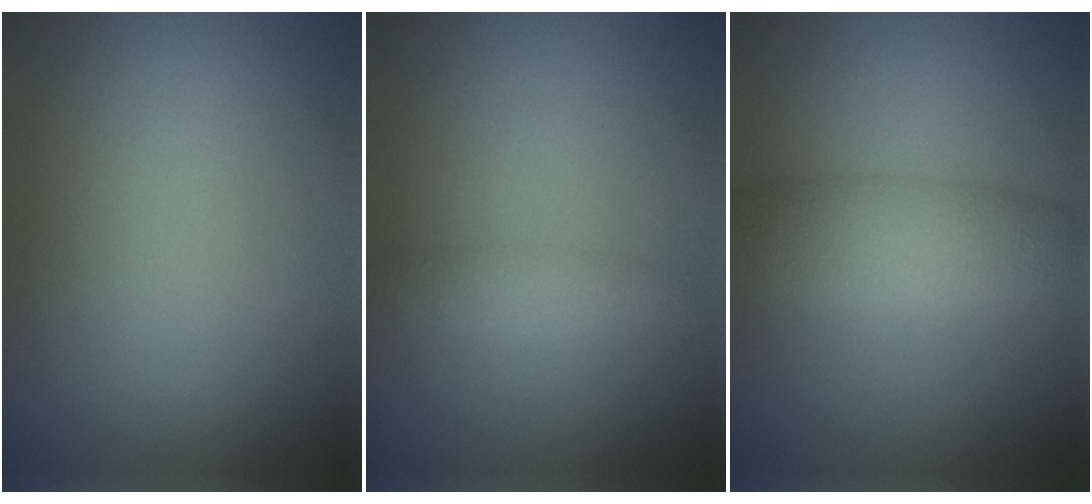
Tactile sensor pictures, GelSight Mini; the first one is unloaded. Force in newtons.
{"total": 1.7, "press": 1.7, "slide": 0.1}
{"total": 5.0, "press": 5.0, "slide": 0.1}